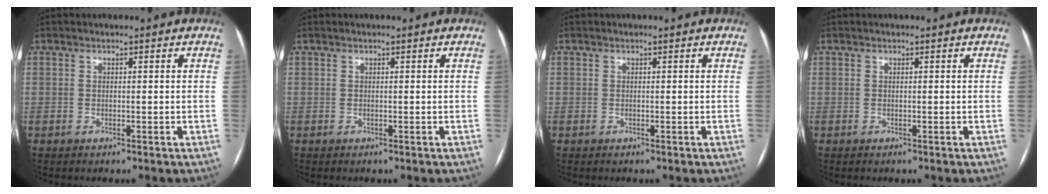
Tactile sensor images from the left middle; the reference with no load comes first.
{"total": 0.0}
{"total": 0.0}
{"total": 0.0}